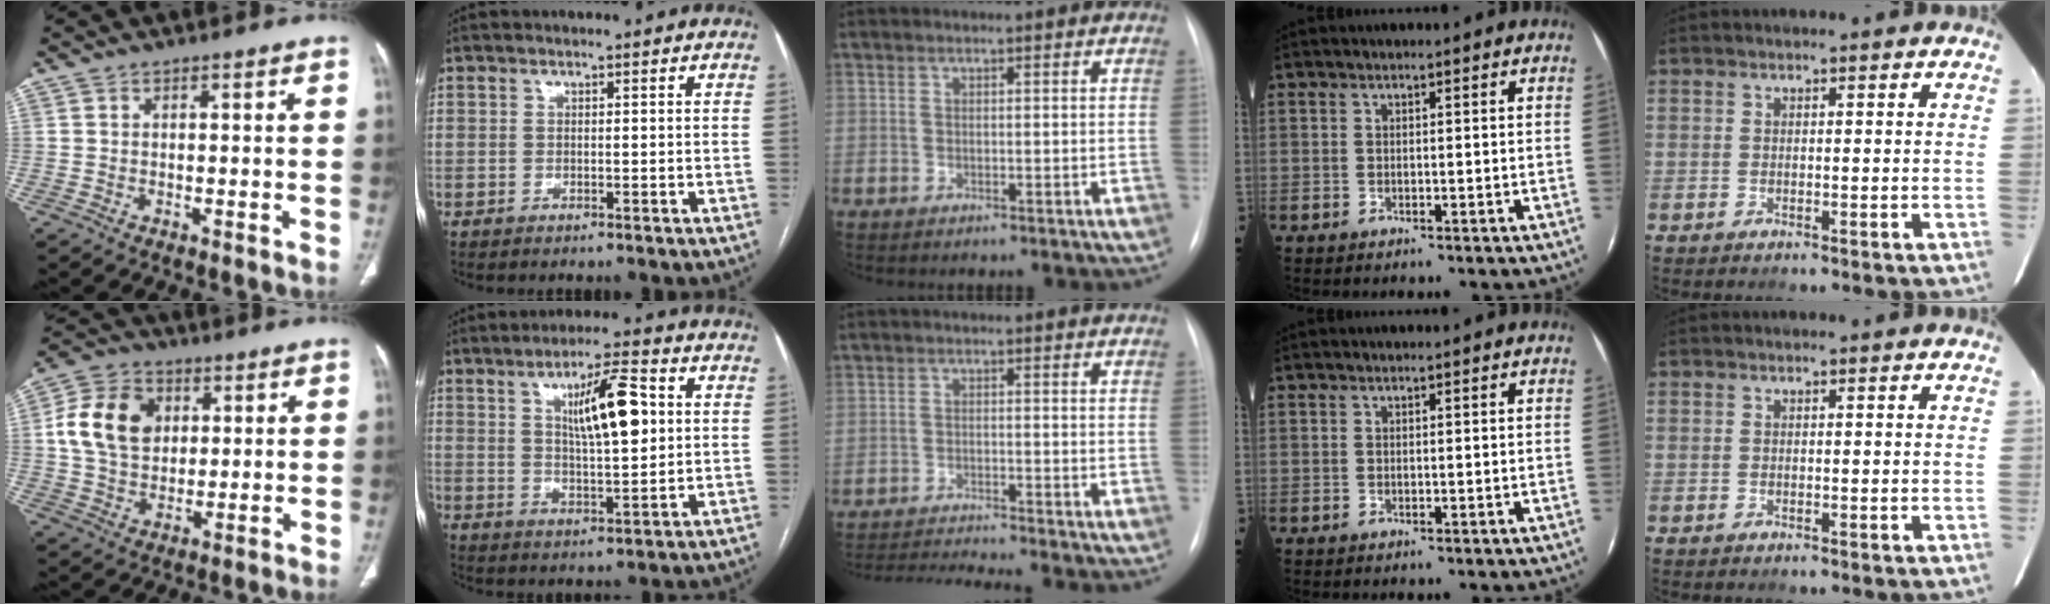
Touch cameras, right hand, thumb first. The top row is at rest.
{"thumb": {"total": 13.2, "force": [2.7, 9.9, 8.3], "torque": [-0.135, 0.007, 0.046]}, "index": {"total": 10.2, "force": [2.6, 2.0, 9.6], "torque": [-0.161, 0.007, 0.046]}, "middle": {"total": 6.5, "force": [-6.0, -1.9, 1.7], "torque": [-0.030, -0.017, -0.100]}}